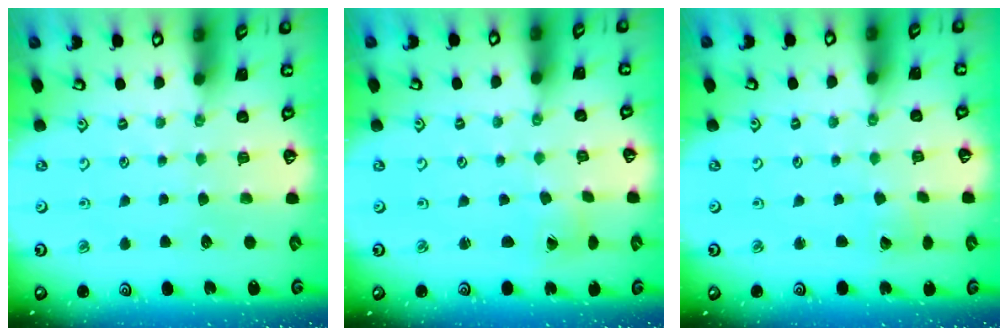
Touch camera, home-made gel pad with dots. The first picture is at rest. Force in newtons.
{"total": 0.5, "press": 0.5, "slide": 0.1}
{"total": 2.4, "press": 2.4, "slide": 0.2}